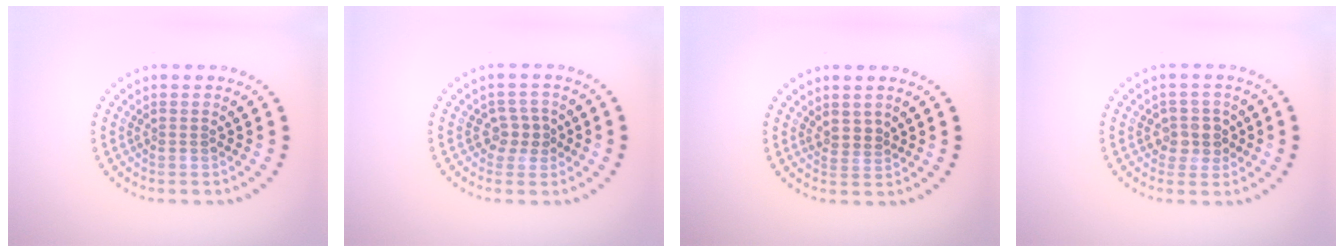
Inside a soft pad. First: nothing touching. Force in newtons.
{"total": 2.0, "press": 1.8, "slide": 0.9}
{"total": 1.4, "press": 1.1, "slide": 0.9}
{"total": 2.2, "press": 2.1, "slide": 0.7}